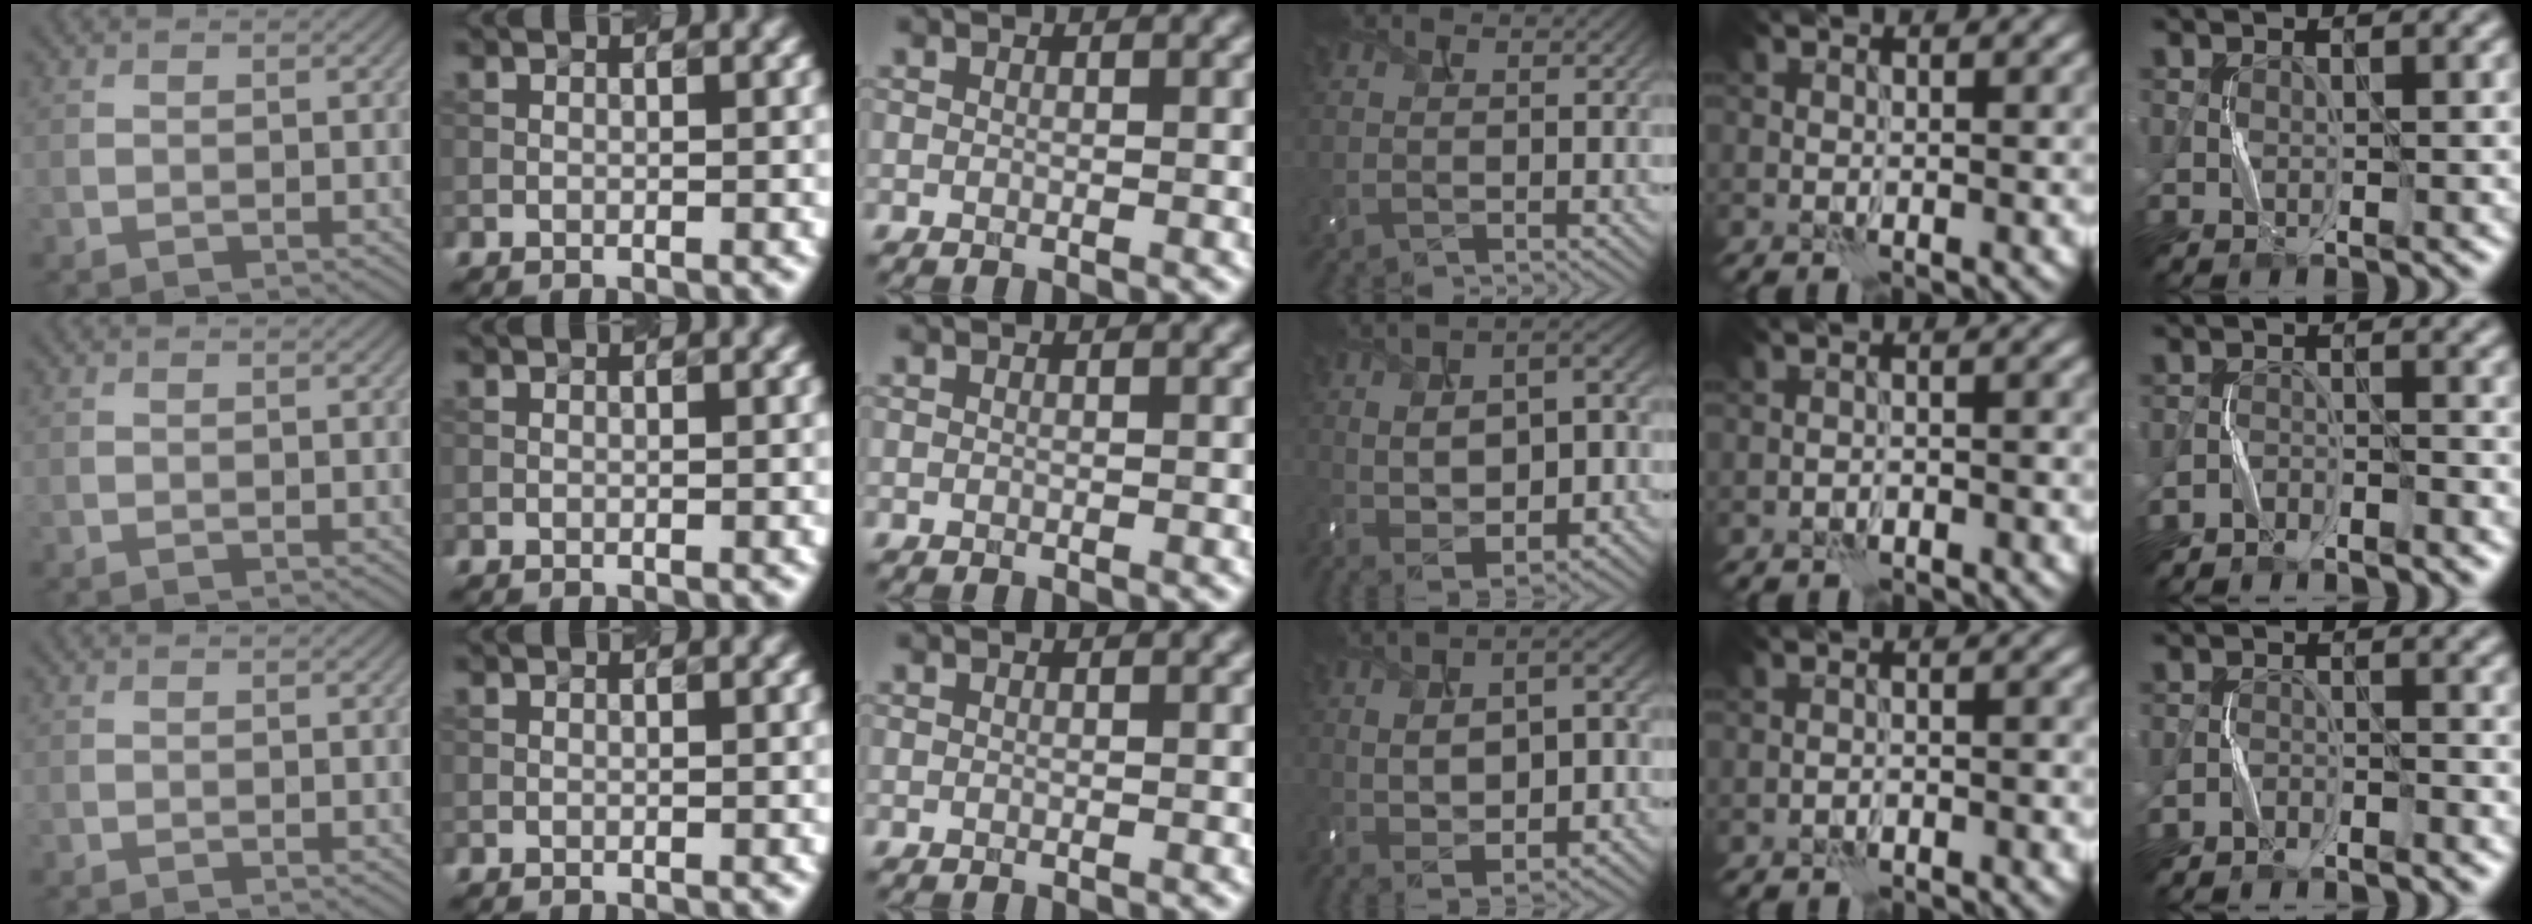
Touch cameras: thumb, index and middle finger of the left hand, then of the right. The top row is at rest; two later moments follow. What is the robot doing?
{"motion": "squeeze", "object": "bubble wrap"}